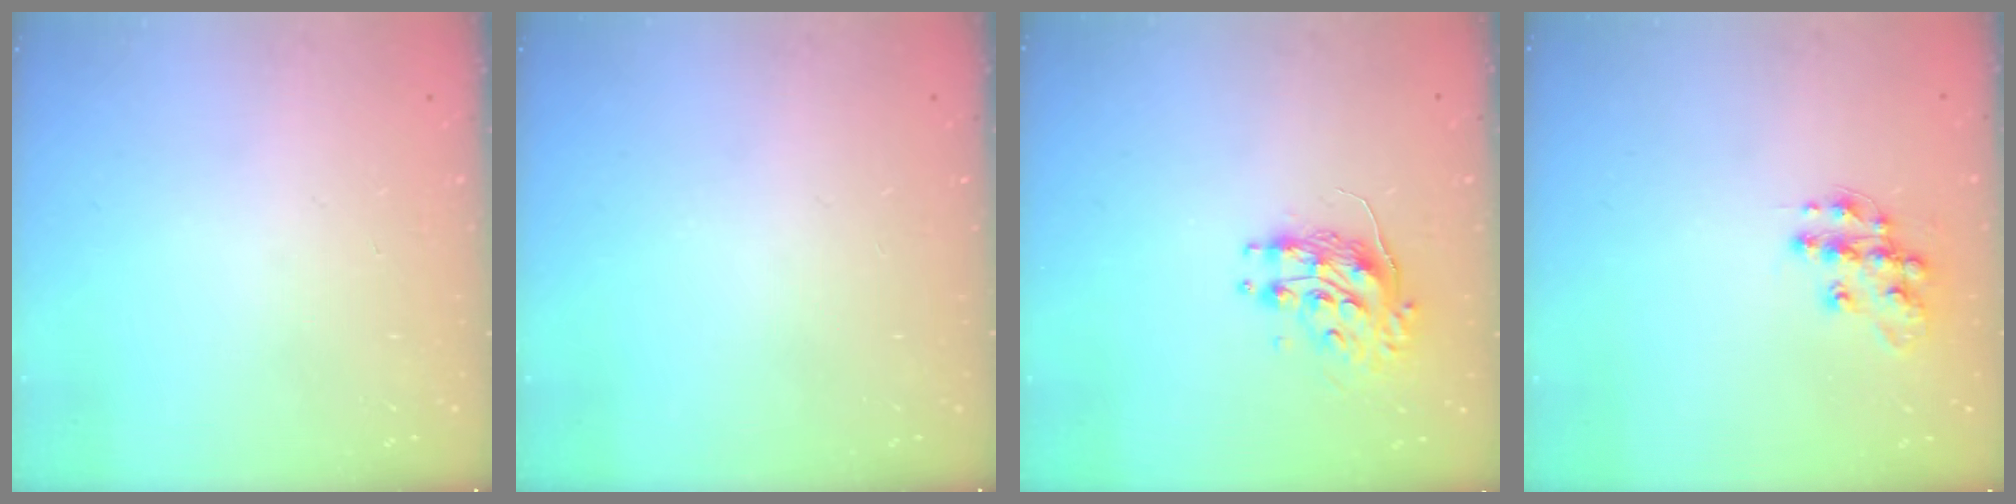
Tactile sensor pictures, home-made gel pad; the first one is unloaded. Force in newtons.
{"total": 0.0}
{"total": 9.0, "press": 9.0, "slide": 0.4}
{"total": 11.8, "press": 11.8, "slide": 0.7}